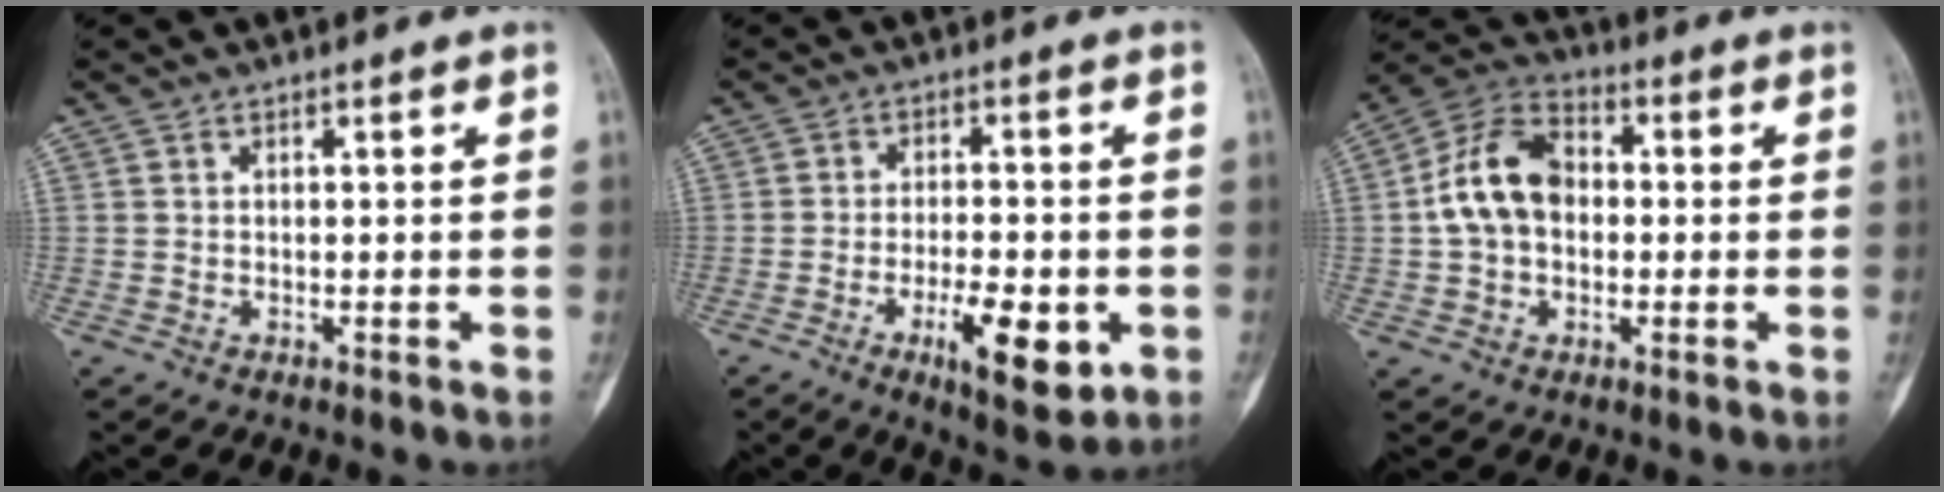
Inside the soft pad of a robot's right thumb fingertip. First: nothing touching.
{"total": 10.4, "force": [-3.6, 3.8, 9.0], "torque": [-0.133, 0.003, -0.050]}
{"total": 12.2, "force": [0.2, 8.8, 8.5], "torque": [-0.147, 0.033, -0.006]}